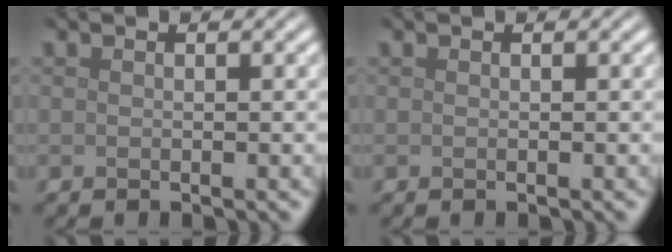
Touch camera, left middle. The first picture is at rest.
{"total": 0.0}